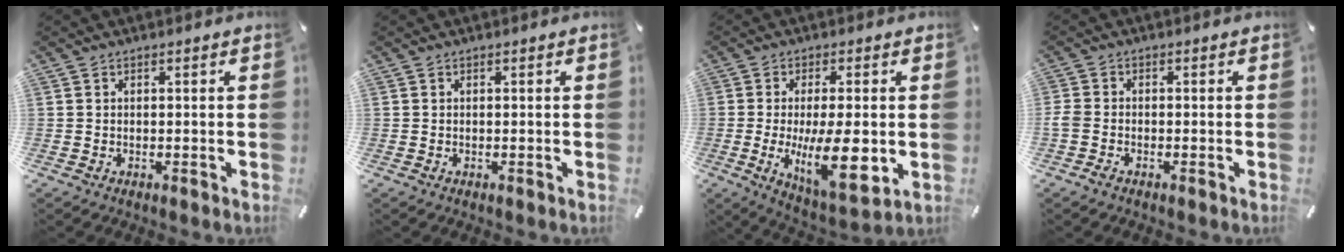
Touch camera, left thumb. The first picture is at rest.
{"total": 0.0}
{"total": 15.8, "force": [-1.7, 5.9, 14.5], "torque": [-0.254, -0.020, -0.020]}
{"total": 1.9, "force": [-1.1, 1.1, 1.1], "torque": [-0.020, 0.004, -0.021]}